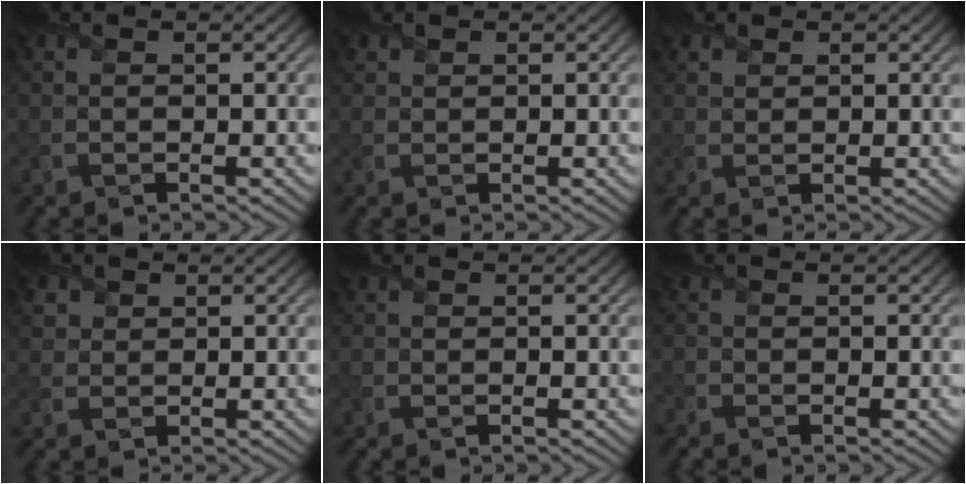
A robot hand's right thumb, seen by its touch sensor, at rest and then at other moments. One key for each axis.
{"total": 0.7, "fx": 0.5, "fy": 0.5, "fz": 0.1, "tx": -0.003, "ty": -0.001, "tz": 0.012}
{"total": 1.3, "fx": 0.9, "fy": 0.9, "fz": 0.3, "tx": -0.011, "ty": 0.001, "tz": 0.017}
{"total": 1.8, "fx": 1.1, "fy": 1.4, "fz": 0.4, "tx": -0.016, "ty": -0.004, "tz": 0.021}
{"total": 0.0}
{"total": 0.8, "fx": -0.8, "fy": 0.2, "fz": 0.1, "tx": -0.005, "ty": -0.004, "tz": -0.018}